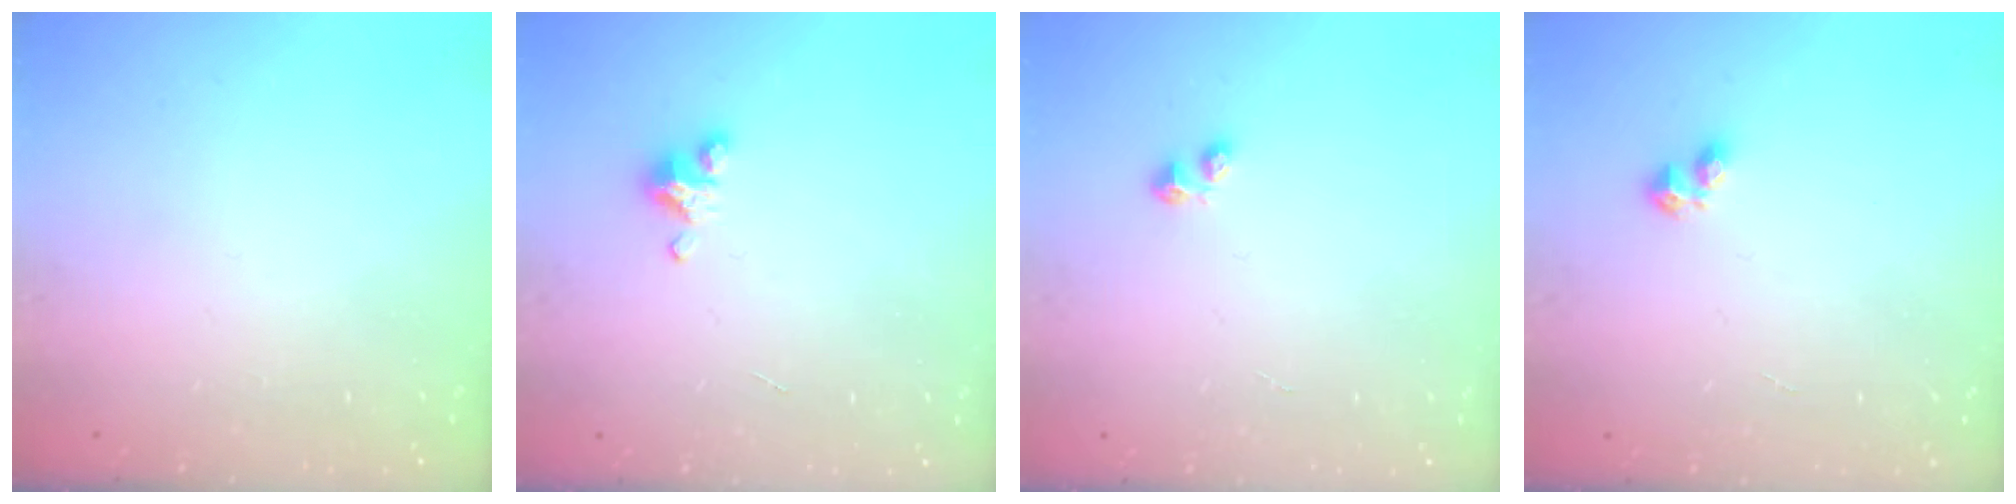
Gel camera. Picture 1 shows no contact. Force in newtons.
{"total": 3.3, "press": 3.3, "slide": 0.3}
{"total": 2.5, "press": 2.5, "slide": 0.4}
{"total": 2.9, "press": 2.8, "slide": 0.5}